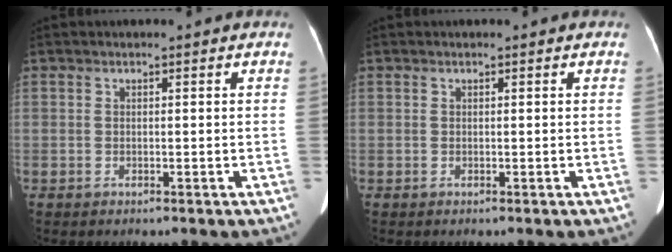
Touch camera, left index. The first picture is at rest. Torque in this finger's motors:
{"motor_torque": [-0.01, -0.03, 0.00, 0.00]}